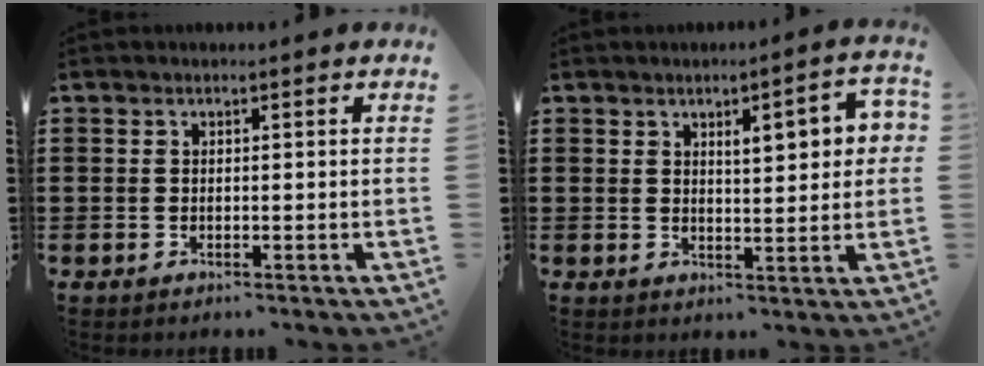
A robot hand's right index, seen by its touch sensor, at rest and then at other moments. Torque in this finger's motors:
{"motor_torque": [1.00, 0.00, 0.30, 0.04]}